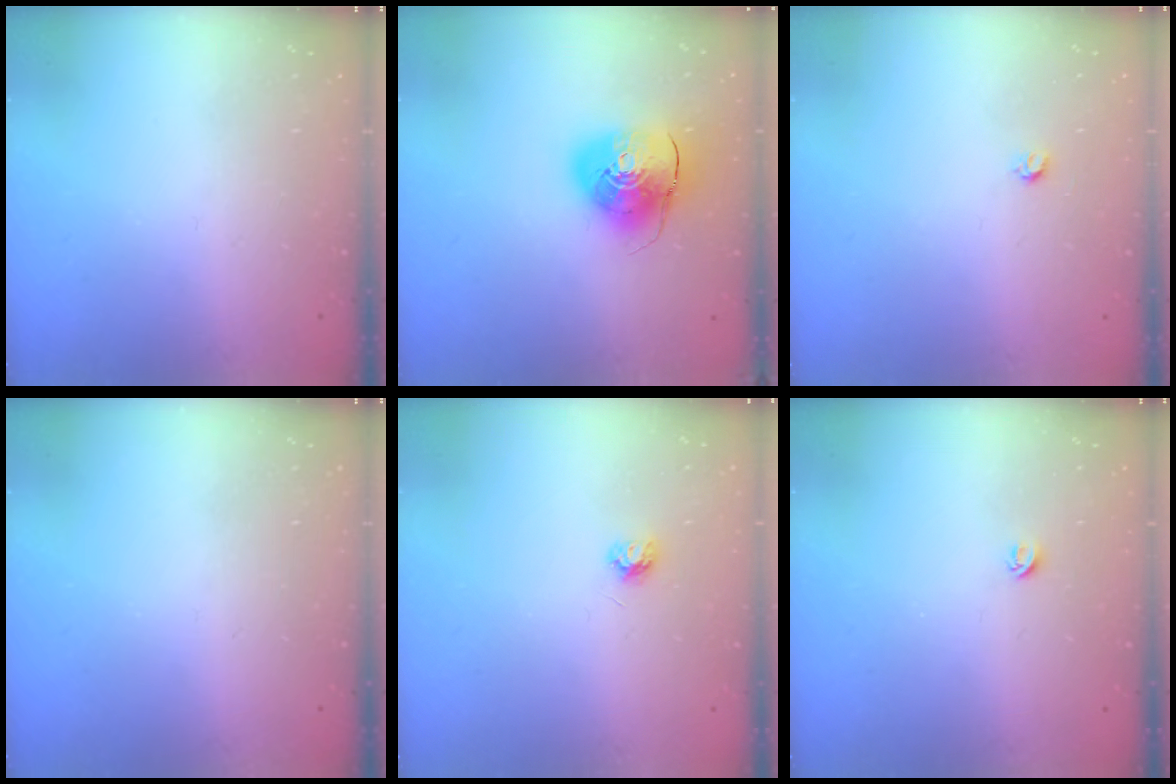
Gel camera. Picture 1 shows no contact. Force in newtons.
{"total": 11.4, "press": 11.3, "slide": 1.8}
{"total": 3.0, "press": 3.0, "slide": 0.2}
{"total": 0.0}
{"total": 3.9, "press": 3.8, "slide": 0.4}
{"total": 3.7, "press": 3.7, "slide": 0.4}